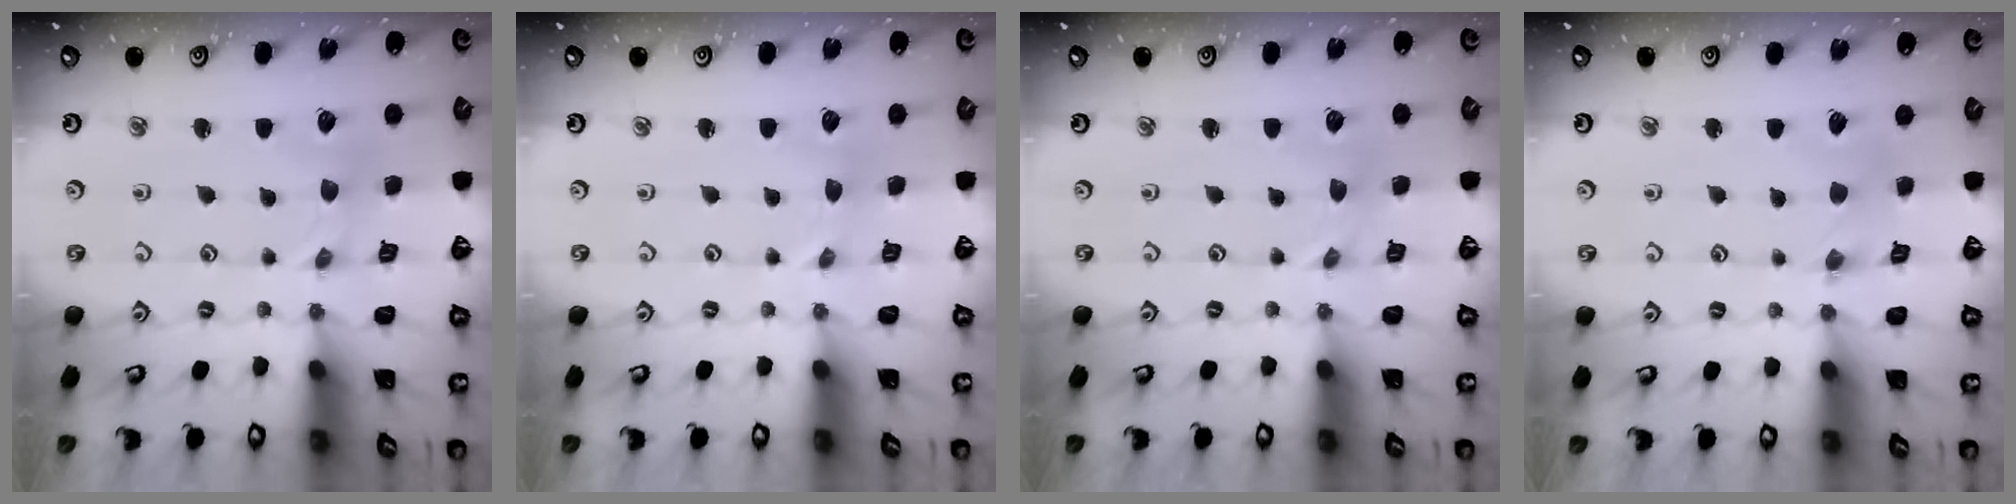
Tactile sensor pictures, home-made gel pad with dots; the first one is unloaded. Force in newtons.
{"total": 0.7, "press": 0.7, "slide": 0.1}
{"total": 0.0}
{"total": 1.2, "press": 1.1, "slide": 0.3}